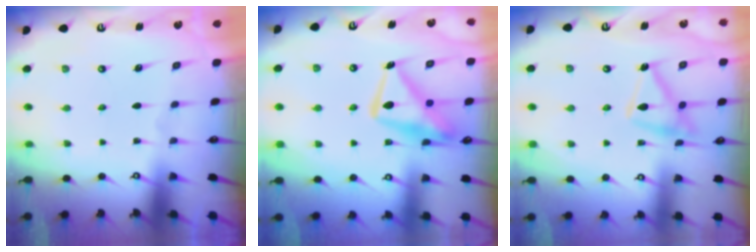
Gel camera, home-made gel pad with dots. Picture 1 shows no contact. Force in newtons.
{"total": 15.4, "press": 15.3, "slide": 1.6}
{"total": 13.5, "press": 13.4, "slide": 0.7}